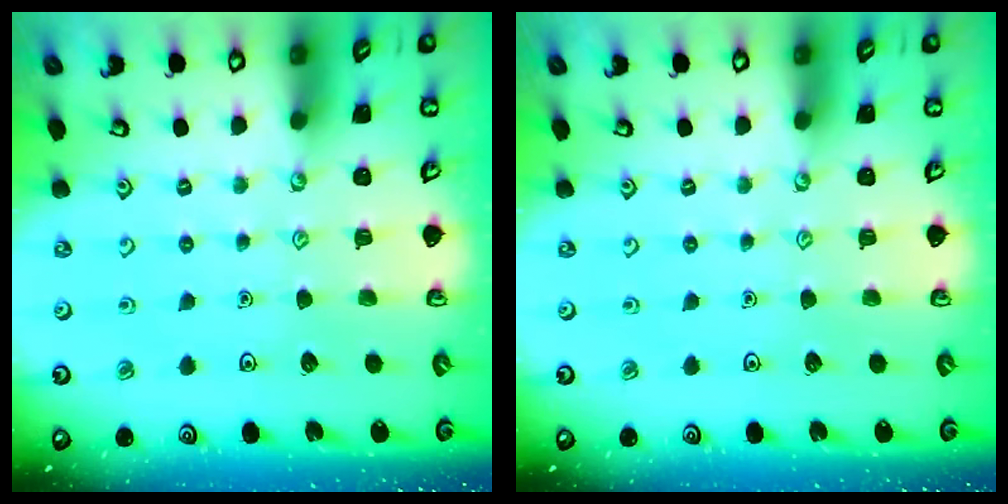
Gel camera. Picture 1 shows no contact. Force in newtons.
{"total": 0.0}